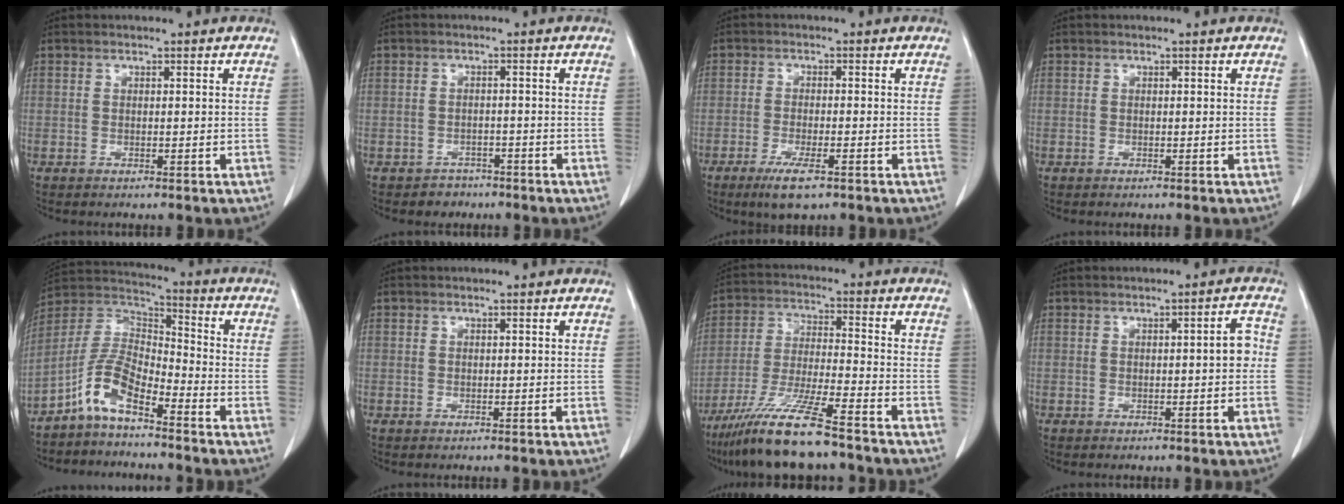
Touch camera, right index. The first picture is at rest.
{"total": 2.7, "force": [-1.8, 2.0, -0.3], "torque": [0.000, 0.010, -0.028]}
{"total": 5.0, "force": [-3.1, 0.9, 3.9], "torque": [-0.076, -0.011, -0.050]}
{"total": 0.0}
{"total": 8.4, "force": [-5.5, 2.7, 5.7], "torque": [-0.128, 0.021, -0.115]}
{"total": 0.0}
{"total": 12.9, "force": [-9.9, 0.2, 8.3], "torque": [-0.159, -0.032, -0.180]}
{"total": 2.8, "force": [-0.1, 0.5, 2.8], "torque": [-0.032, 0.005, -0.004]}